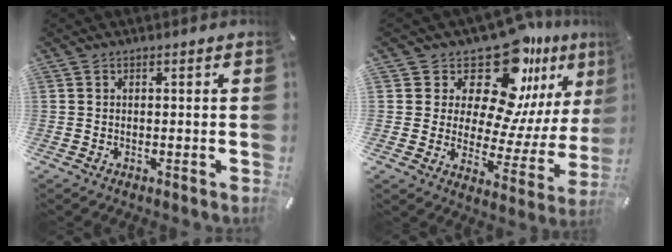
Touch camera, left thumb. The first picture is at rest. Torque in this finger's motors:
{"motor_torque": [0.93, -0.06, 0.27, -0.05, -0.03]}